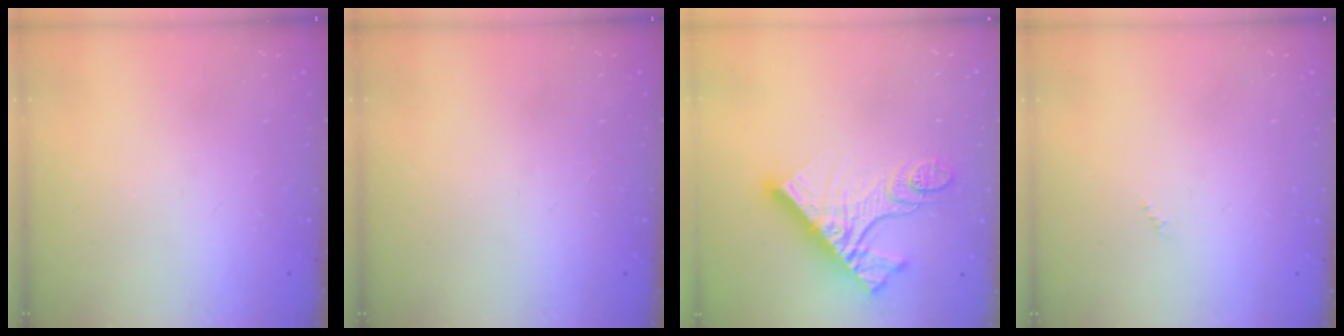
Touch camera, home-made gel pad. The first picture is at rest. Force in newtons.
{"total": 0.0}
{"total": 17.3, "press": 17.2, "slide": 1.5}
{"total": 0.0}